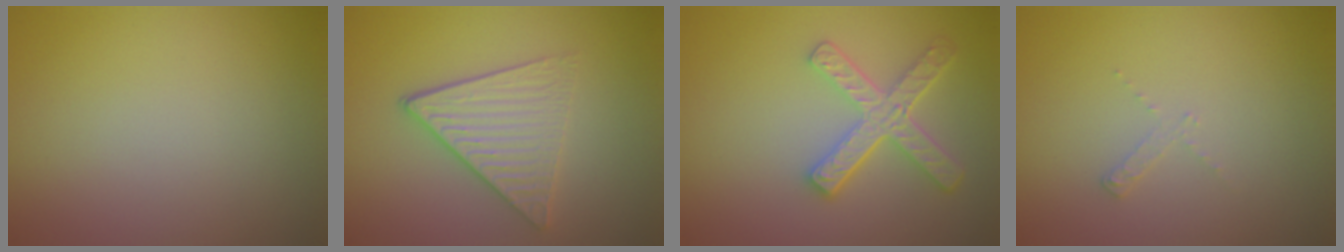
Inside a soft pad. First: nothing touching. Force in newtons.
{"total": 3.8, "press": 3.3, "slide": 2.0}
{"total": 5.0, "press": 3.9, "slide": 3.1}
{"total": 0.8, "press": 0.8, "slide": 0.1}